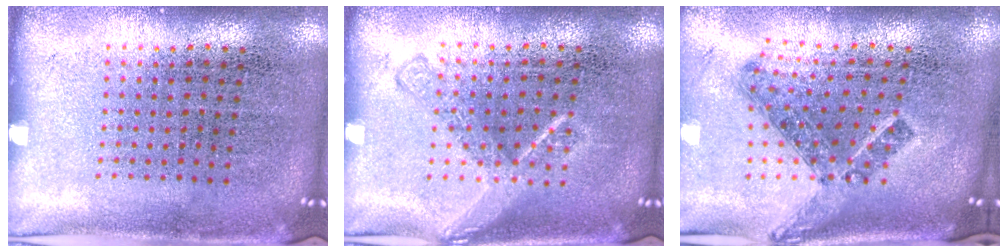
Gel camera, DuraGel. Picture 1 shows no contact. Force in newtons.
{"total": 2.4, "press": 2.4, "slide": 0.4}
{"total": 1.4, "press": 1.0, "slide": 0.9}